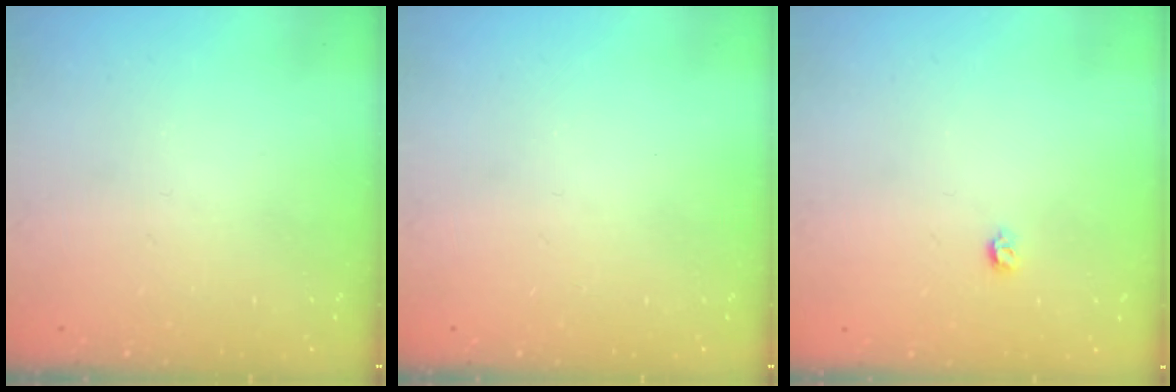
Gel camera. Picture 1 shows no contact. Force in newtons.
{"total": 0.0}
{"total": 3.5, "press": 3.5, "slide": 0.5}